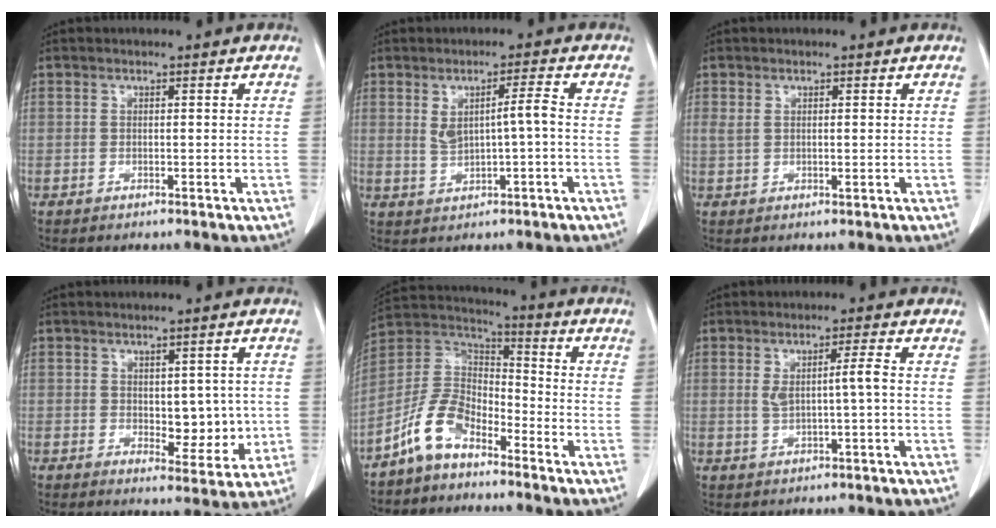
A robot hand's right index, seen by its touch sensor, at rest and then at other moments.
{"total": 4.3, "force": [0.3, 0.5, 4.2], "torque": [-0.075, 0.005, 0.012]}
{"total": 1.6, "force": [0.5, 0.6, 1.3], "torque": [-0.034, -0.002, 0.015]}
{"total": 6.3, "force": [0.0, 3.3, 5.3], "torque": [-0.057, -0.003, 0.013]}
{"total": 9.5, "force": [-6.4, 4.9, 5.2], "torque": [-0.120, 0.023, -0.130]}
{"total": 3.4, "force": [0.2, -0.2, 3.4], "torque": [-0.062, 0.001, 0.008]}